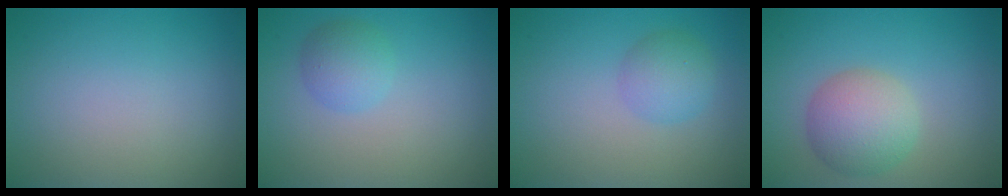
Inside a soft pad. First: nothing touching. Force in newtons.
{"total": 2.4, "press": 2.4, "slide": 0.1}
{"total": 2.6, "press": 2.6, "slide": 0.1}
{"total": 4.8, "press": 4.8, "slide": 0.3}